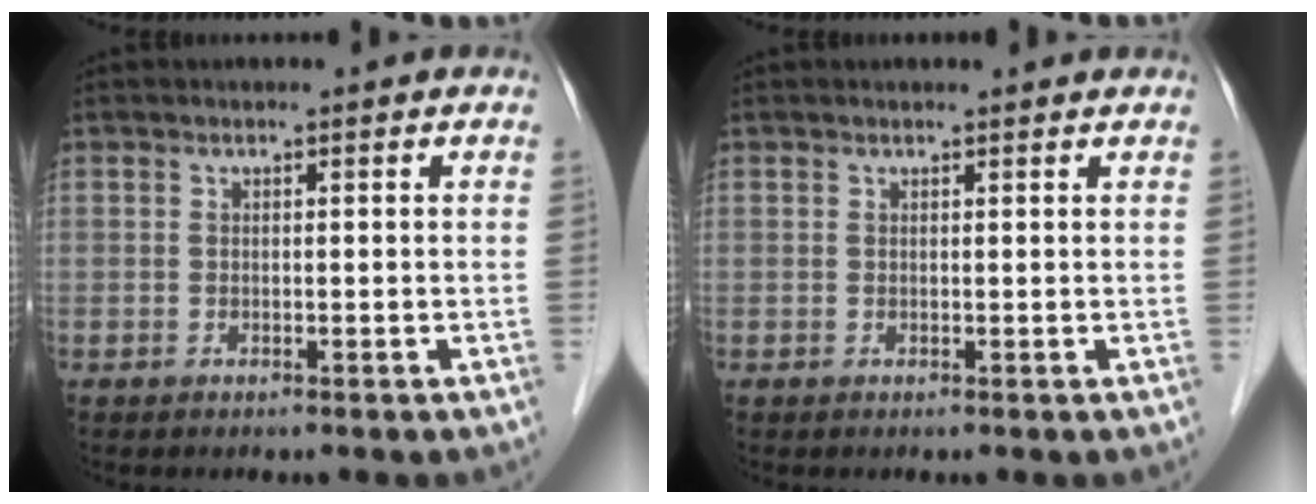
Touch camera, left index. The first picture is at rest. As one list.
[{"total": 1.4, "force": [1.4, 0.0, 0.1], "torque": [-0.011, 0.003, 0.015]}]